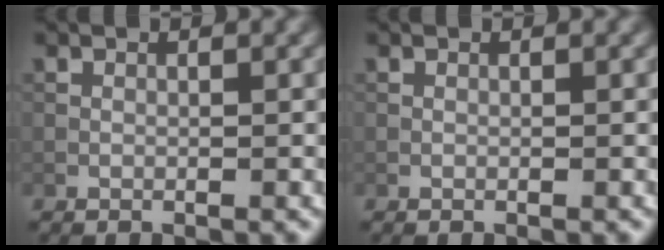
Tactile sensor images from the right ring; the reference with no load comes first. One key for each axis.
{"total": 0.0}